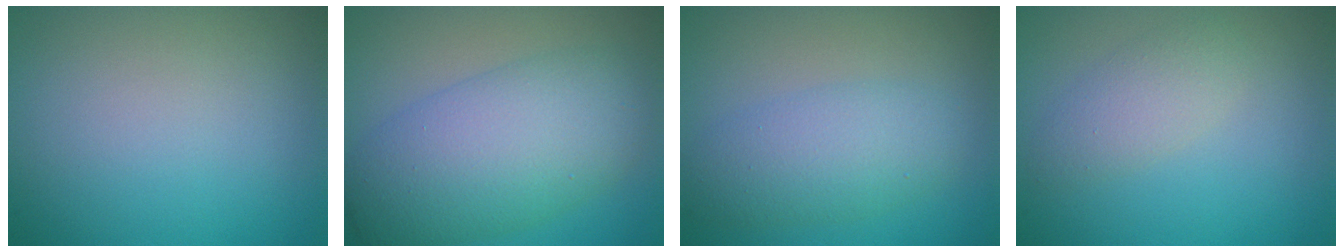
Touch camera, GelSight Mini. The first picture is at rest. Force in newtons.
{"total": 7.8, "press": 7.8, "slide": 0.1}
{"total": 4.0, "press": 4.0, "slide": 0.2}
{"total": 2.3, "press": 2.3, "slide": 0.1}